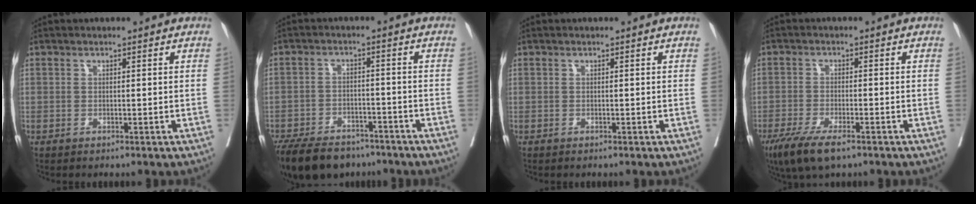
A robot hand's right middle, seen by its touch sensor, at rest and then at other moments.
{"total": 15.0, "force": [-11.7, 7.0, 6.4], "torque": [-0.146, -0.016, -0.172]}
{"total": 0.0}
{"total": 7.7, "force": [-5.2, 1.9, 5.4], "torque": [-0.095, -0.017, -0.088]}